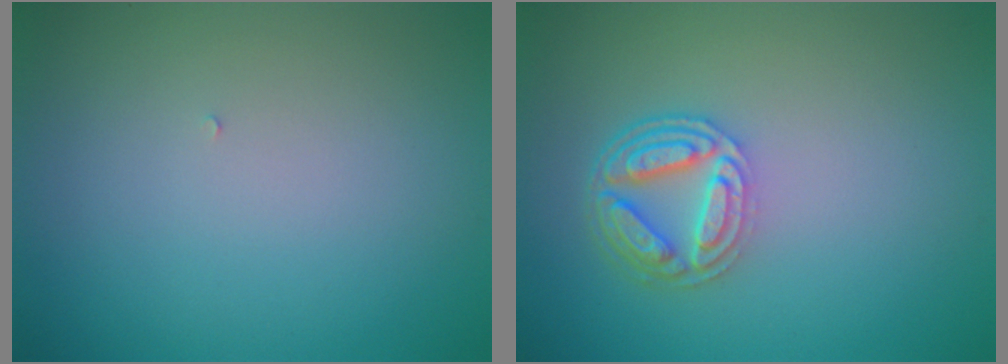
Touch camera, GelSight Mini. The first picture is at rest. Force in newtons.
{"total": 4.7, "press": 3.6, "slide": 2.9}